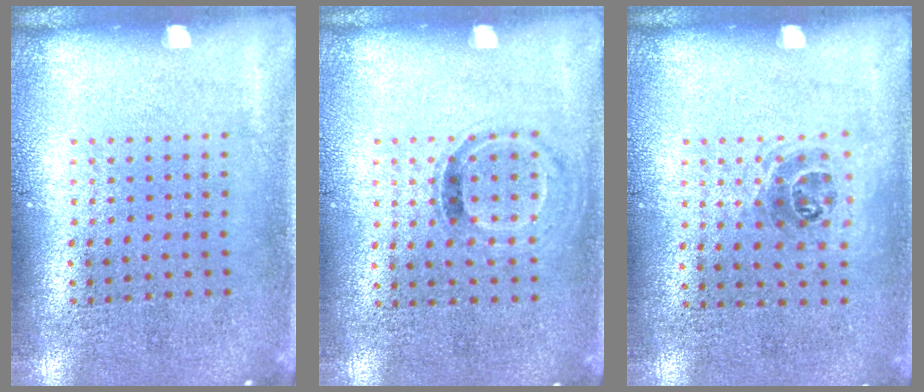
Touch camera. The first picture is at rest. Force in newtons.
{"total": 0.8, "press": 0.7, "slide": 0.4}
{"total": 1.0, "press": 0.7, "slide": 0.6}